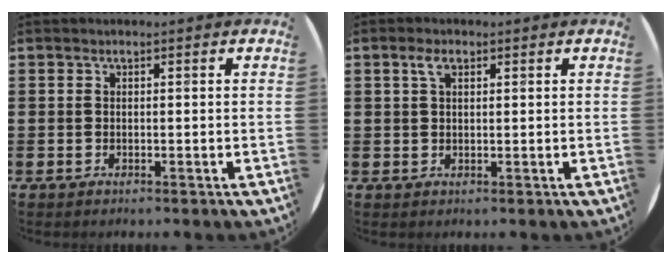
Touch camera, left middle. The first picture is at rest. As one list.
[{"total": 2.2, "force": [1.2, 1.1, 1.5], "torque": [-0.026, 0.003, 0.019]}]